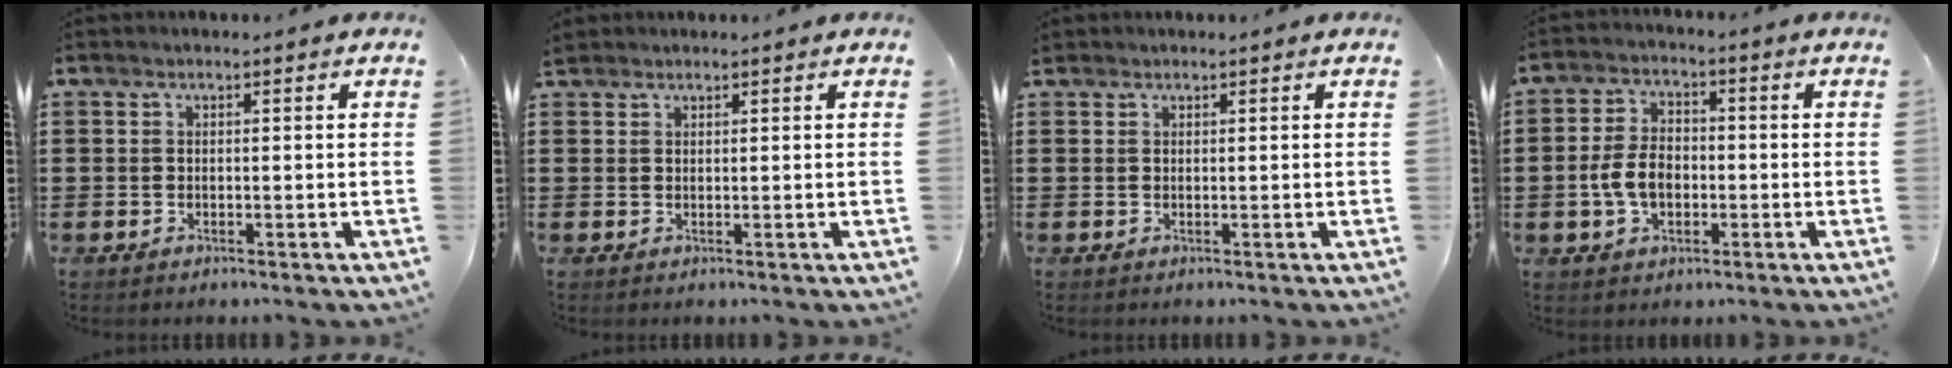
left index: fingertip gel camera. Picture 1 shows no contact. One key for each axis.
{"total": 1.2, "fx": 1.2, "fy": 0.4, "fz": 0.2, "tx": -0.006, "ty": 0.003, "tz": 0.023}
{"total": 0.6, "fx": 0.5, "fy": 0.2, "fz": 0.1, "tx": -0.003, "ty": 0.002, "tz": 0.011}
{"total": 6.2, "fx": -1.3, "fy": 3.9, "fz": 4.7, "tx": -0.113, "ty": 0.002, "tz": -0.031}